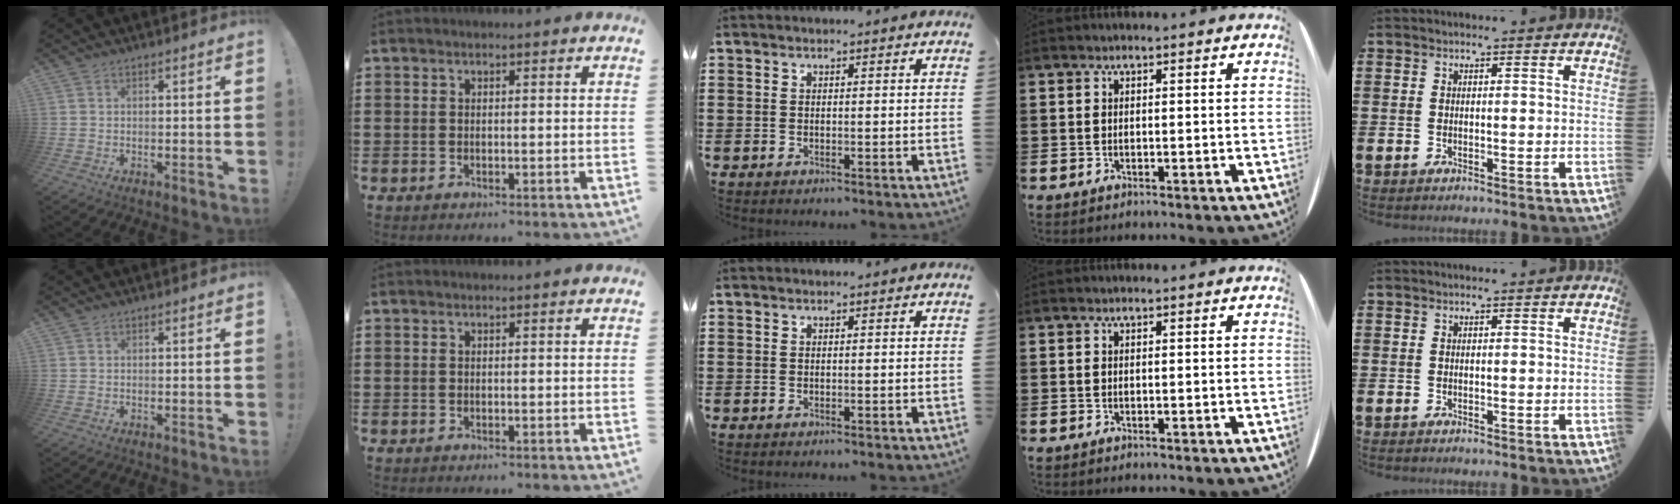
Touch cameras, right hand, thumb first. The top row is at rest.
{}